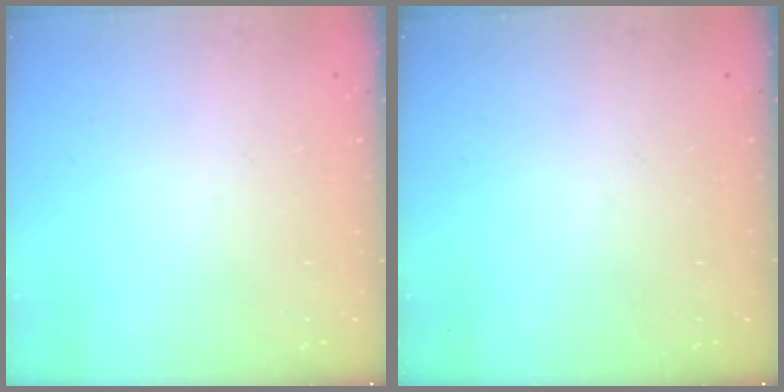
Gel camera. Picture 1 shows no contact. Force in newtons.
{"total": 0.0}